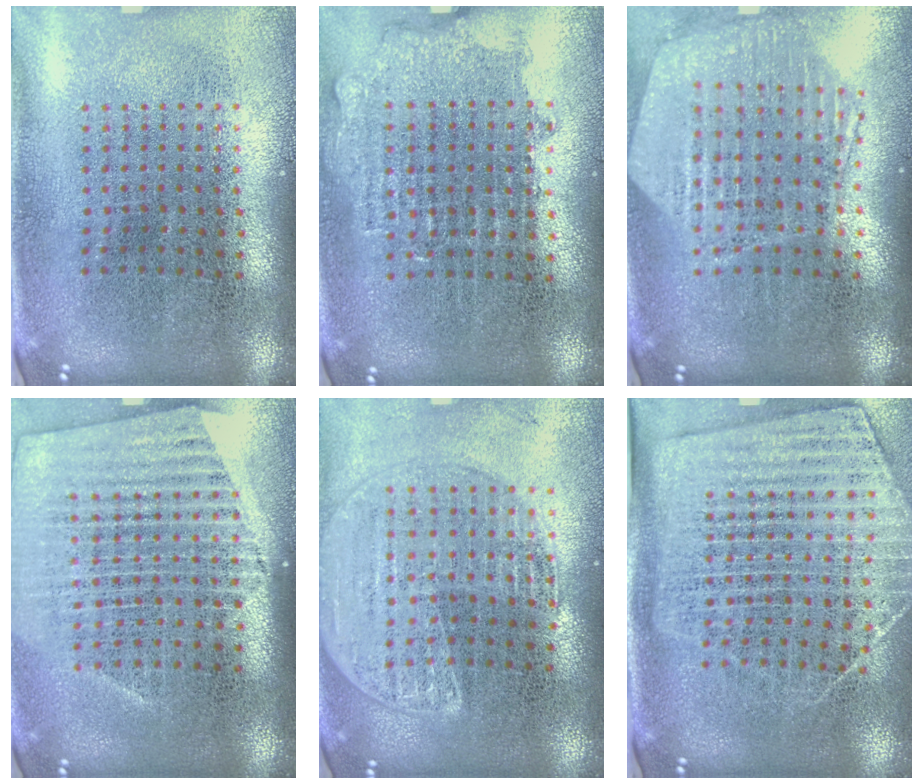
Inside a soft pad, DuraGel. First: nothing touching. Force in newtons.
{"total": 0.8, "press": 0.7, "slide": 0.4}
{"total": 1.3, "press": 1.2, "slide": 0.4}
{"total": 1.5, "press": 1.3, "slide": 0.6}
{"total": 1.6, "press": 1.6, "slide": 0.5}
{"total": 1.9, "press": 1.6, "slide": 0.9}